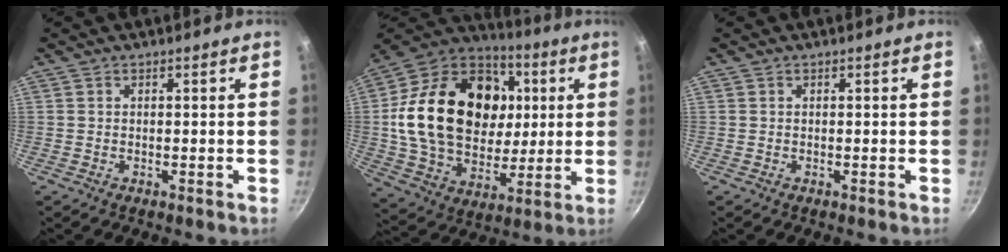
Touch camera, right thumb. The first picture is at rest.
{"total": 29.4, "force": [4.6, 21.2, 19.8], "torque": [-0.328, 0.012, 0.084]}
{"total": 0.0}